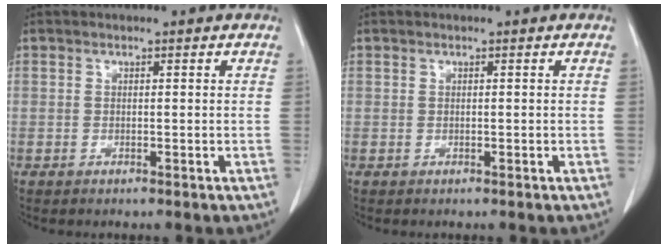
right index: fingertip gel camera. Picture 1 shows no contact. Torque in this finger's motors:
{"motor_torque": [0.00, 0.00, 0.00, 0.00]}